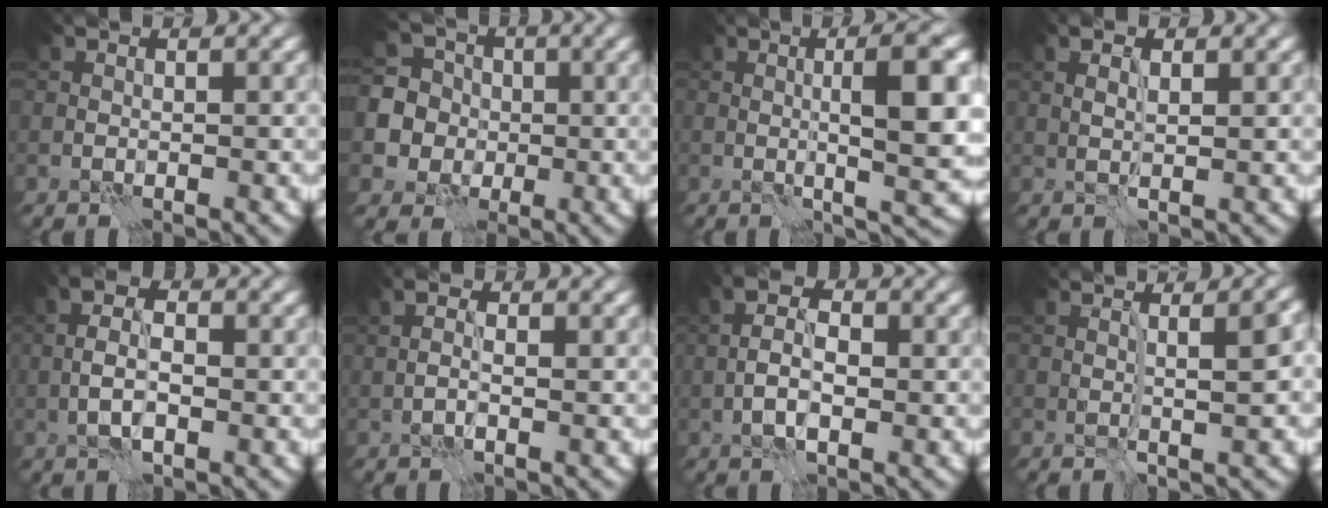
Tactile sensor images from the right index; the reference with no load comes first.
{"total": 7.5, "force": [-0.7, 7.2, 1.9], "torque": [-0.047, 0.026, -0.042]}
{"total": 8.4, "force": [0.5, 1.9, 8.1], "torque": [-0.102, 0.010, 0.008]}
{"total": 1.7, "force": [0.7, 0.7, 1.4], "torque": [-0.011, -0.001, 0.005]}
{"total": 3.8, "force": [-0.7, 1.9, 3.2], "torque": [-0.069, 0.004, -0.018]}
{"total": 2.0, "force": [0.1, 1.0, 1.8], "torque": [-0.027, 0.003, -0.007]}
{"total": 4.2, "force": [-0.7, 2.2, 3.5], "torque": [-0.072, 0.005, -0.020]}
{"total": 3.9, "force": [0.6, 1.3, 3.7], "torque": [-0.024, 0.017, 0.001]}